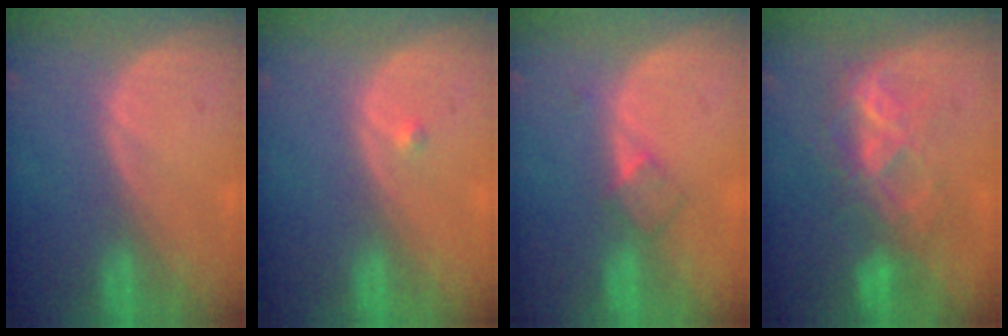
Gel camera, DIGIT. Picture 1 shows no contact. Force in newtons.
{"total": 0.7, "press": 0.5, "slide": 0.4}
{"total": 2.7, "press": 2.4, "slide": 1.1}
{"total": 6.5, "press": 6.4, "slide": 1.1}